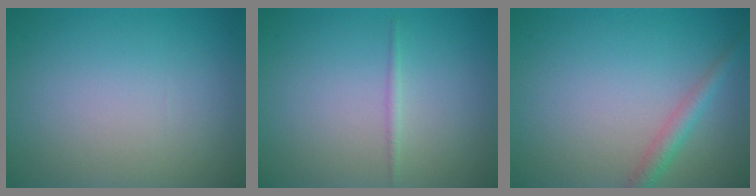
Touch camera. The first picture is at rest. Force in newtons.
{"total": 0.7, "press": 0.7, "slide": 0.0}
{"total": 2.1, "press": 2.1, "slide": 0.0}